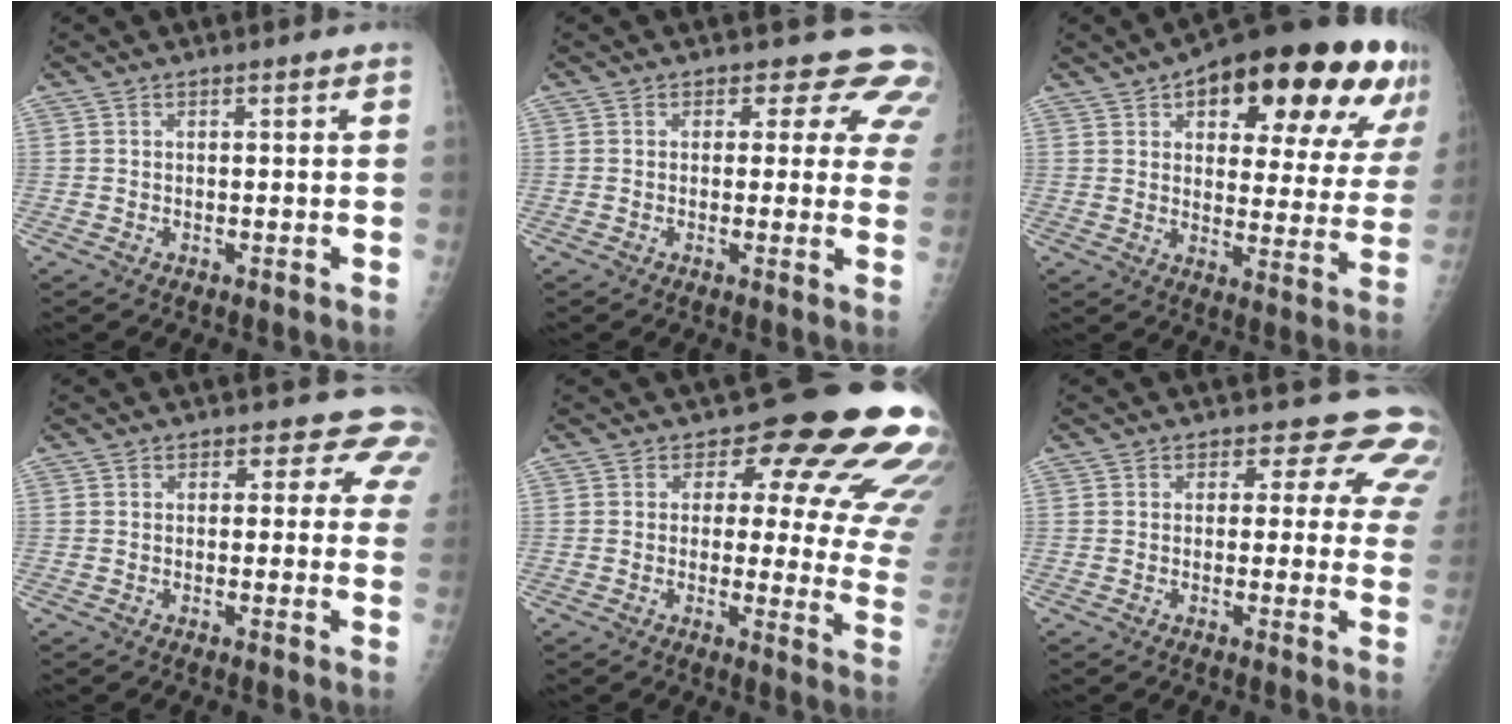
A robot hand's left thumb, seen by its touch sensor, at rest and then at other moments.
{"total": 8.7, "force": [6.7, 4.8, 2.6], "torque": [0.022, -0.025, 0.047]}
{"total": 27.3, "force": [14.6, 11.2, 20.1], "torque": [-0.236, -0.013, 0.197]}
{"total": 6.5, "force": [4.9, 3.9, 1.6], "torque": [0.026, -0.018, 0.030]}
{"total": 16.7, "force": [10.7, 7.4, 10.4], "torque": [-0.066, -0.064, 0.097]}
{"total": 10.3, "force": [8.0, 5.6, 3.1], "torque": [0.023, -0.033, 0.063]}